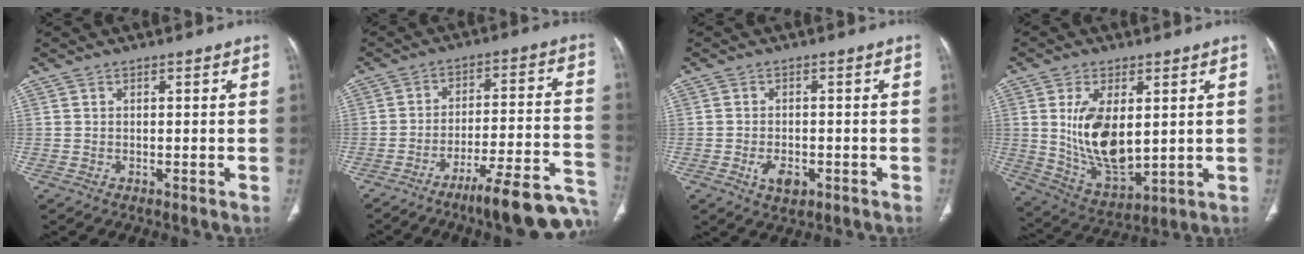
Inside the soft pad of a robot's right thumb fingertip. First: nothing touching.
{"total": 18.2, "force": [-11.8, 3.7, 13.3], "torque": [-0.144, 0.083, -0.172]}
{"total": 4.0, "force": [-1.7, 2.3, 2.8], "torque": [-0.047, 0.003, -0.023]}
{"total": 13.9, "force": [2.0, 7.3, 11.7], "torque": [-0.201, -0.022, 0.056]}